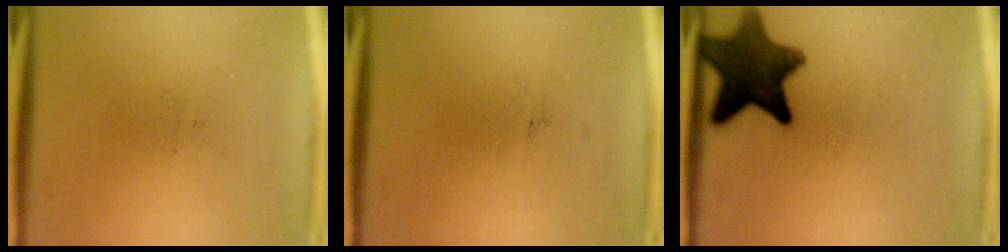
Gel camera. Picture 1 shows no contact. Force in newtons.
{"total": 0.0}
{"total": 11.6}